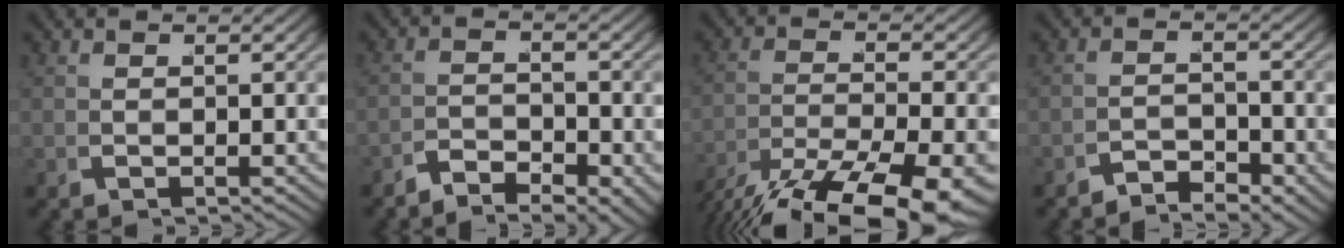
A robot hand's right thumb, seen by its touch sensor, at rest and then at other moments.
{"total": 3.4, "force": [-2.9, 1.4, 1.2], "torque": [-0.009, -0.007, -0.061]}
{"total": 10.9, "force": [-6.6, 4.6, 7.3], "torque": [-0.131, -0.044, -0.082]}
{"total": 3.0, "force": [-2.8, 1.0, 0.5], "torque": [0.004, -0.002, -0.060]}